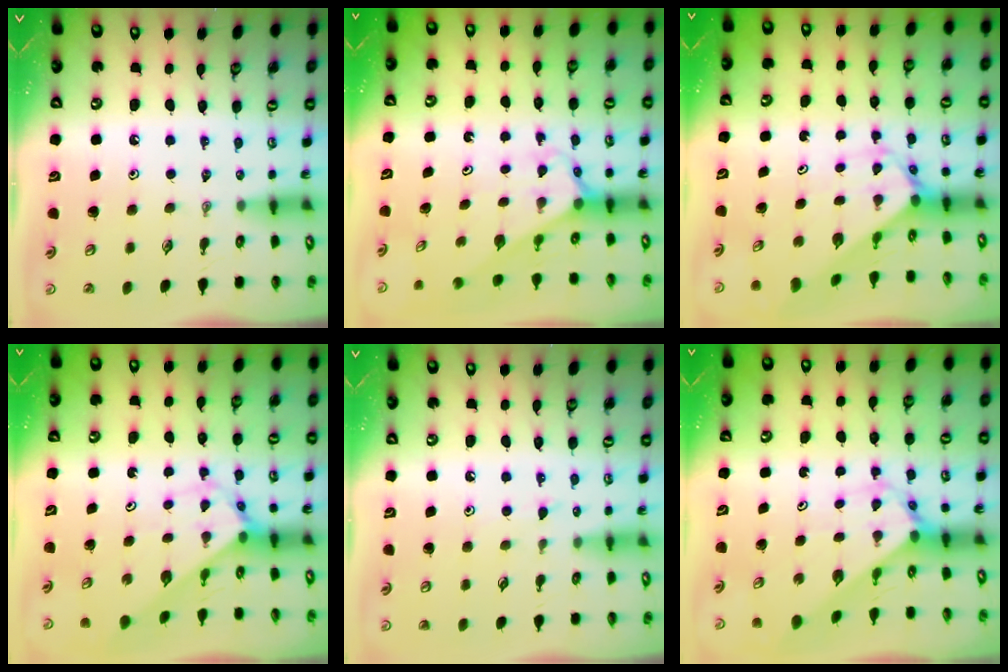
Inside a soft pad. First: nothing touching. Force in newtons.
{"total": 2.5, "press": 2.5, "slide": 0.2}
{"total": 2.5, "press": 2.4, "slide": 0.3}
{"total": 2.8, "press": 2.8, "slide": 0.1}
{"total": 7.9, "press": 7.8, "slide": 0.8}
{"total": 2.6, "press": 2.6, "slide": 0.2}